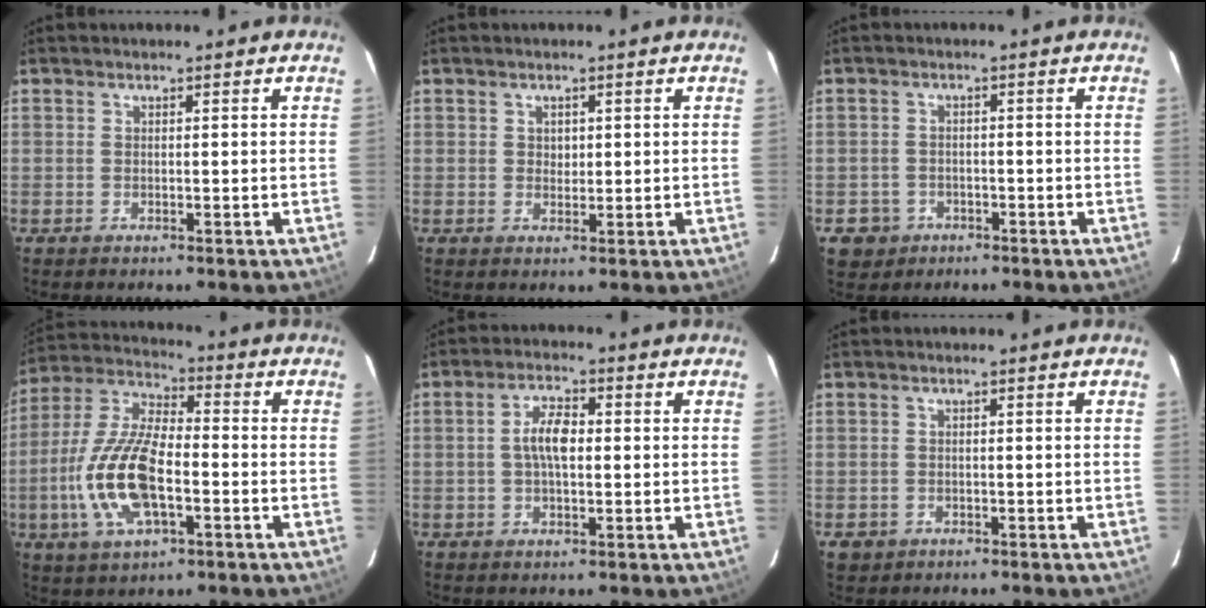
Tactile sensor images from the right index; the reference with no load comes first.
{"total": 1.6, "force": [0.5, 1.5, 0.5], "torque": [-0.004, 0.005, 0.009]}
{"total": 4.7, "force": [-2.1, 4.1, 0.8], "torque": [-0.031, 0.013, -0.025]}
{"total": 16.2, "force": [-4.3, 6.7, 14.1], "torque": [-0.303, -0.003, -0.083]}
{"total": 5.3, "force": [0.2, 2.4, 4.8], "torque": [-0.092, 0.012, 0.003]}
{"total": 2.7, "force": [-1.0, 2.4, 0.8], "torque": [-0.022, 0.001, -0.009]}